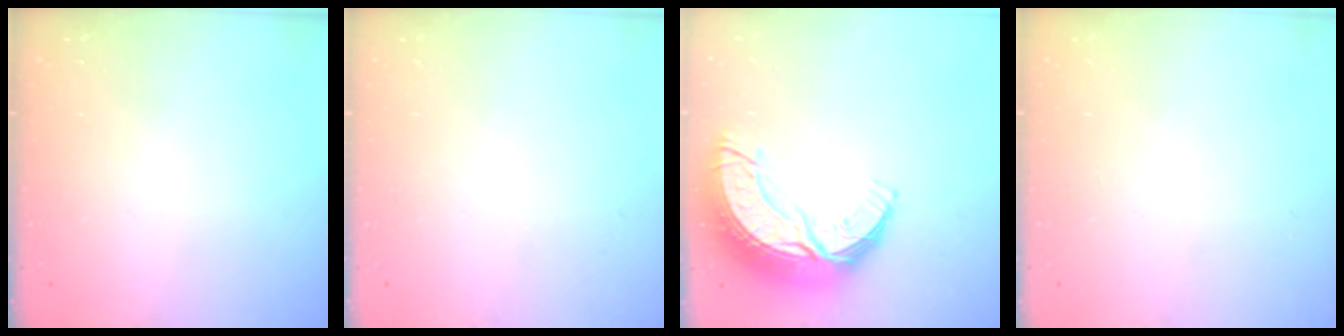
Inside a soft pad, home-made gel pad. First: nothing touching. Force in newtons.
{"total": 0.0}
{"total": 17.3, "press": 17.2, "slide": 1.2}
{"total": 0.0}